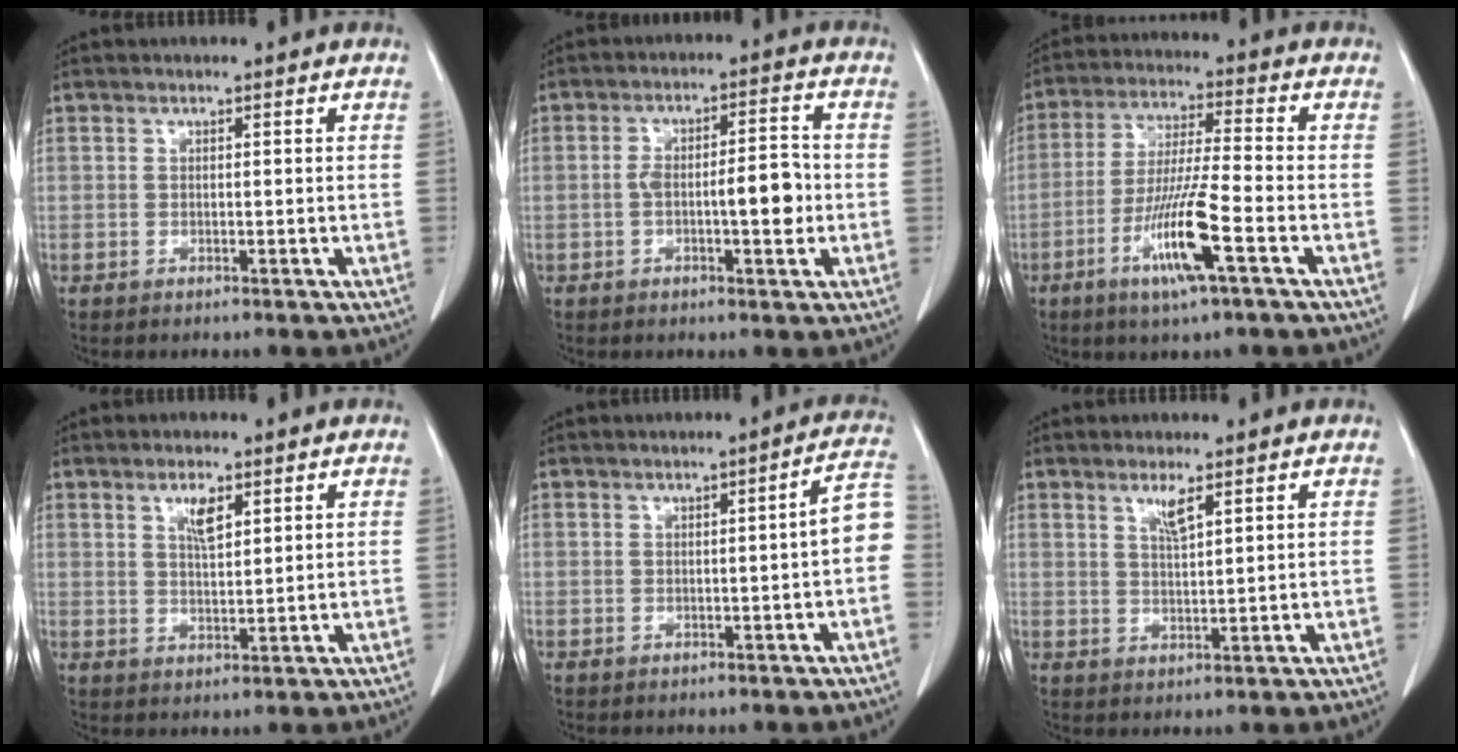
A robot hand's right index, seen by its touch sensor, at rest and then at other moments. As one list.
[{"total": 6.9, "force": [-1.3, 1.8, 6.5], "torque": [-0.110, 0.018, -0.016]}, {"total": 11.4, "force": [-4.7, -0.1, 10.3], "torque": [-0.201, -0.016, -0.090]}, {"total": 3.6, "force": [1.9, 1.0, 2.9], "torque": [-0.055, 0.000, 0.036]}, {"total": 4.9, "force": [-0.3, 0.3, 4.9], "torque": [-0.052, 0.010, -0.007]}, {"total": 2.8, "force": [1.7, 0.1, 2.2], "torque": [-0.046, -0.004, 0.035]}]